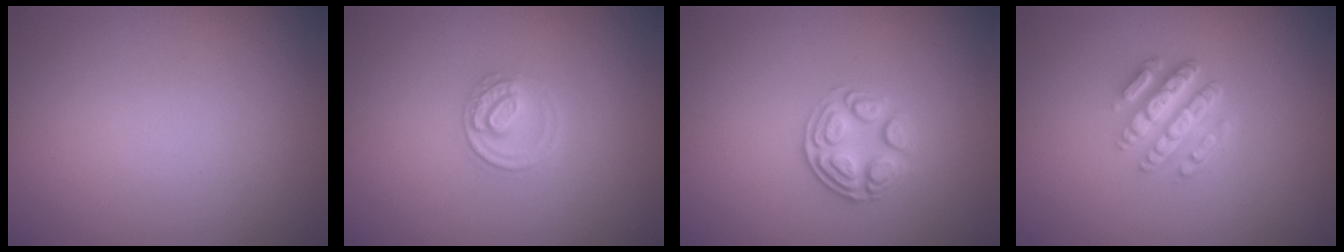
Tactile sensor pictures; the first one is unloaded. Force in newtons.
{"total": 2.2, "press": 2.2, "slide": 0.2}
{"total": 2.6, "press": 2.5, "slide": 0.9}
{"total": 4.6, "press": 3.3, "slide": 3.2}